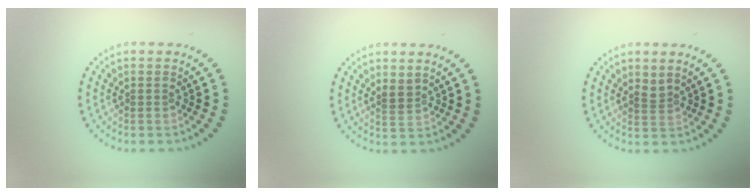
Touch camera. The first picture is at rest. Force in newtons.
{"total": 1.0, "press": 0.8, "slide": 0.7}
{"total": 0.9, "press": 0.5, "slide": 0.7}